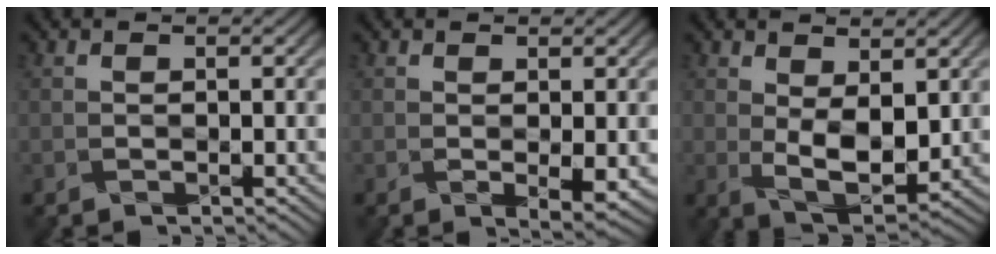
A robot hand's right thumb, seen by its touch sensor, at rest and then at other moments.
{"total": 1.9, "force": [0.2, 0.4, 1.9], "torque": [-0.040, -0.008, 0.011]}
{"total": 5.4, "force": [1.1, 2.8, 4.5], "torque": [-0.097, -0.013, 0.030]}